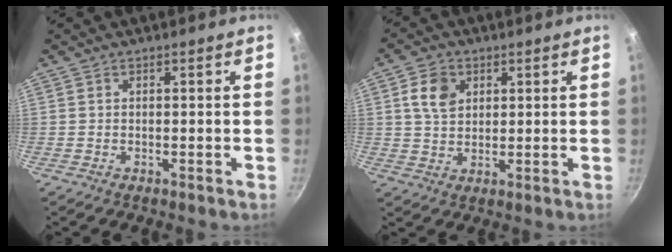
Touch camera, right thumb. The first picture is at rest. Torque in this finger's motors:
{"motor_torque": [0.18, 0.28, 0.39, 0.15, 0.03]}